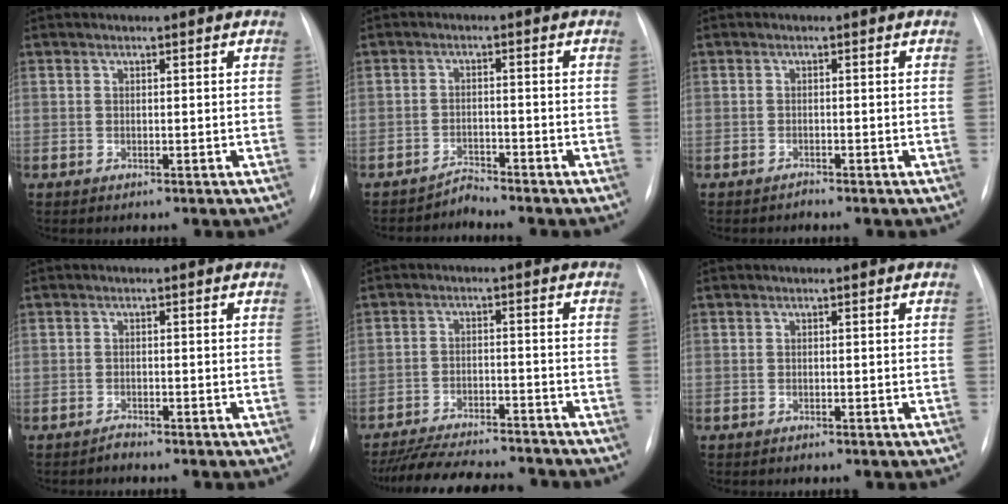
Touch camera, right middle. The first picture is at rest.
{"total": 2.3, "force": [-2.1, -0.5, -0.8], "torque": [0.025, -0.010, -0.035]}
{"total": 0.6, "force": [-0.6, -0.1, -0.1], "torque": [0.001, -0.003, -0.009]}
{"total": 0.9, "force": [-0.8, 0.0, -0.1], "torque": [0.005, -0.003, -0.014]}
{"total": 15.9, "force": [-14.5, 2.7, 6.1], "torque": [-0.119, -0.013, -0.210]}
{"total": 0.0}